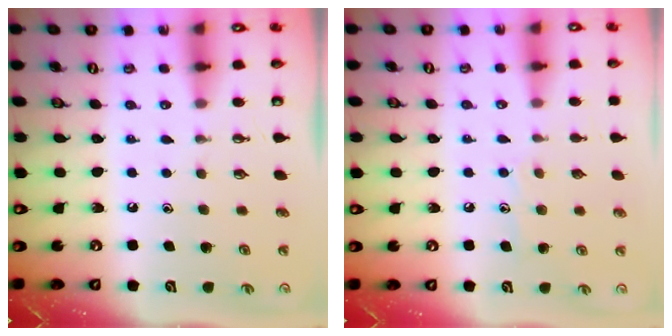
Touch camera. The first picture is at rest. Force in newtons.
{"total": 7.4, "press": 7.4, "slide": 0.7}